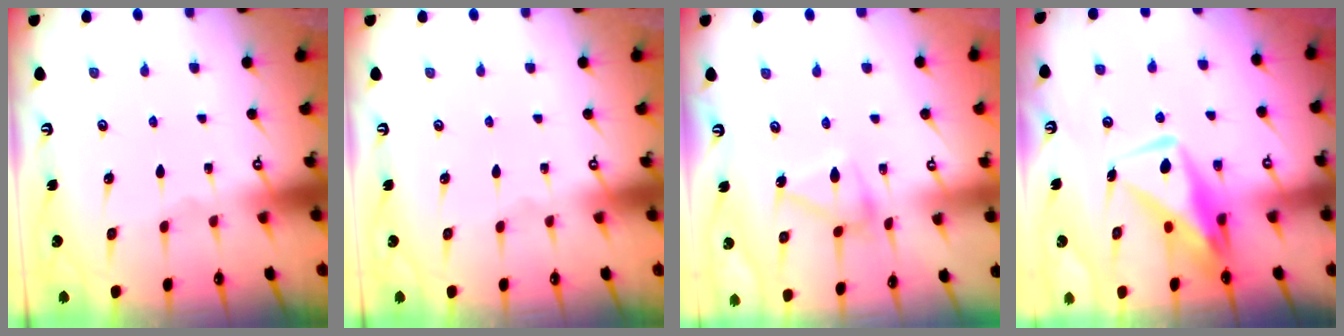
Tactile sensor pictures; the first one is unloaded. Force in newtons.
{"total": 0.0}
{"total": 11.5, "press": 11.4, "slide": 0.4}
{"total": 10.9, "press": 10.9, "slide": 1.0}